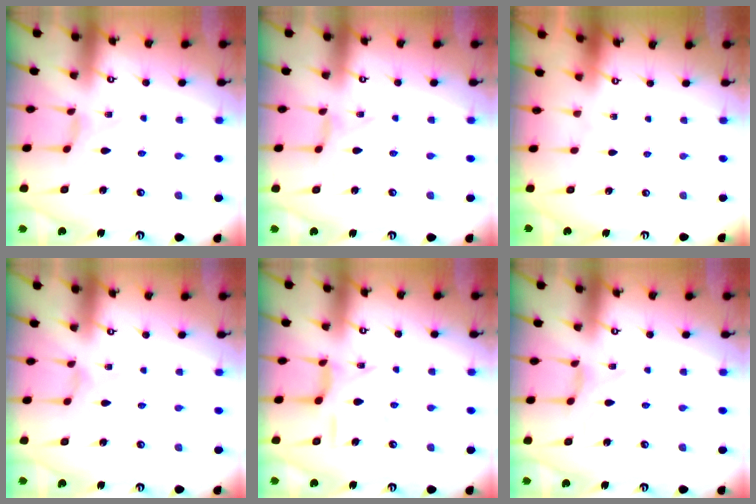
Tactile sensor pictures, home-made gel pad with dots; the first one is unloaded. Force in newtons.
{"total": 0.0}
{"total": 0.0}
{"total": 0.0}
{"total": 9.2, "press": 9.2, "slide": 0.6}
{"total": 1.5, "press": 1.5, "slide": 0.3}